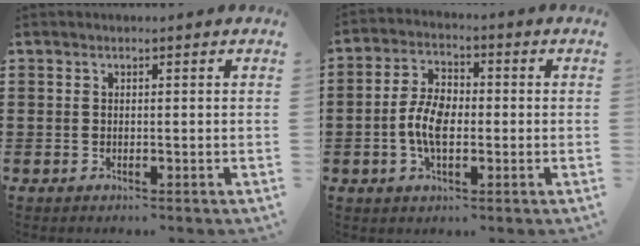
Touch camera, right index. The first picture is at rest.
{"total": 6.5, "force": [-1.1, 3.6, 5.3], "torque": [-0.125, 0.000, -0.027]}